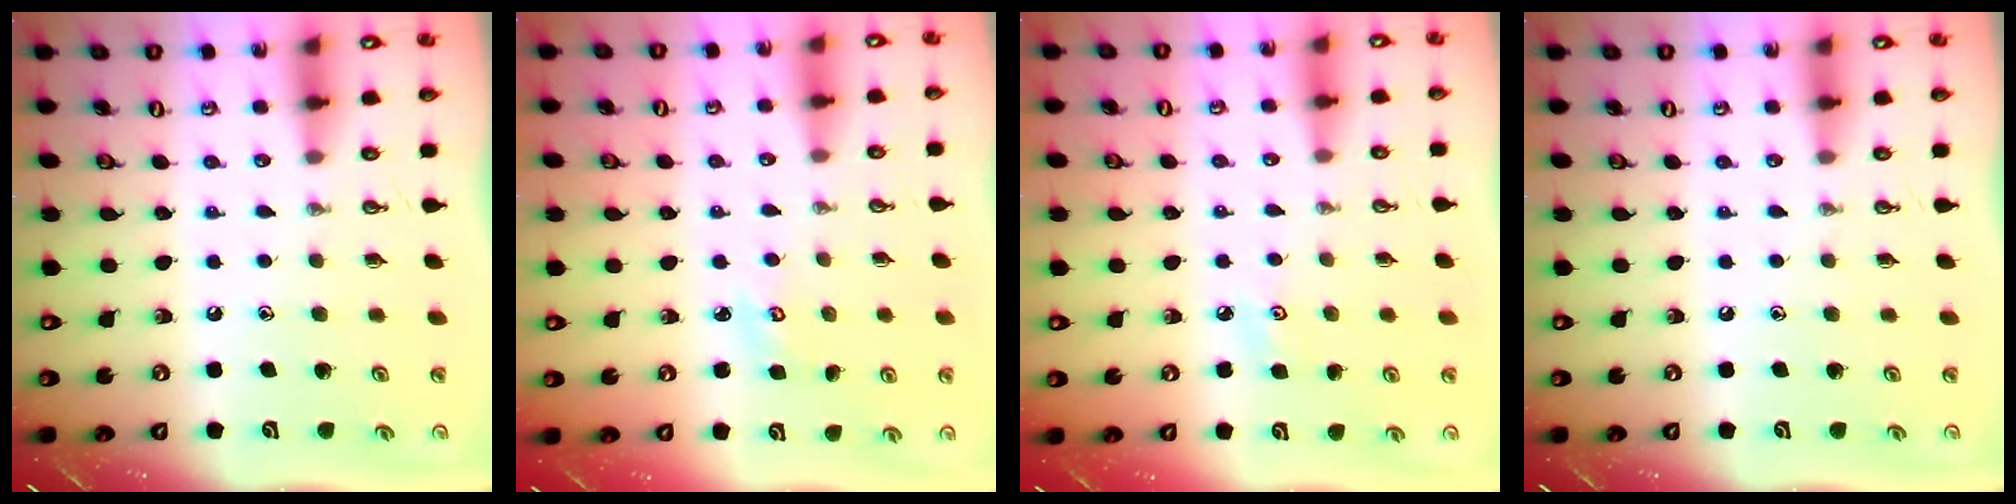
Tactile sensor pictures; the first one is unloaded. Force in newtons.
{"total": 2.3, "press": 2.3, "slide": 0.2}
{"total": 3.5, "press": 3.4, "slide": 0.5}
{"total": 0.0}